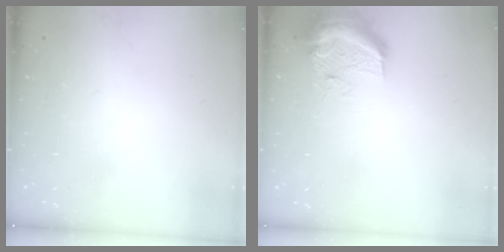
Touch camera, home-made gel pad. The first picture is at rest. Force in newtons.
{"total": 11.7, "press": 11.7, "slide": 1.3}